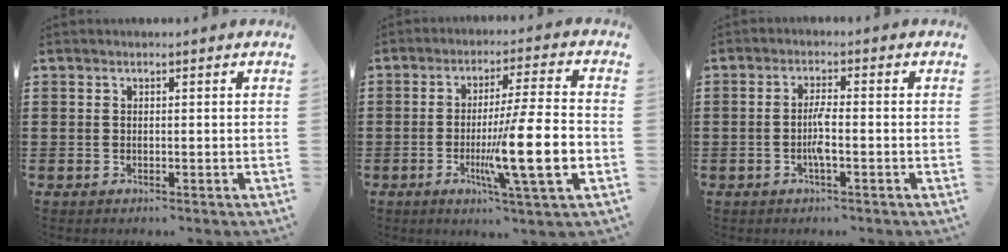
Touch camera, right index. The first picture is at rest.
{"total": 13.1, "force": [-3.4, 1.0, 12.6], "torque": [-0.213, -0.020, -0.065]}
{"total": 3.2, "force": [-1.0, 0.3, 3.0], "torque": [-0.070, -0.006, -0.023]}